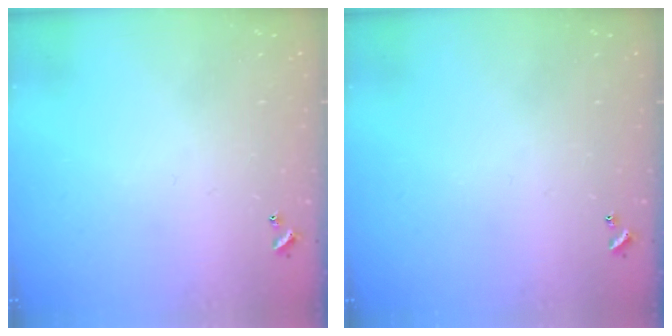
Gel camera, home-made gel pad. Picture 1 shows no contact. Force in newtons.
{"total": 0.0}